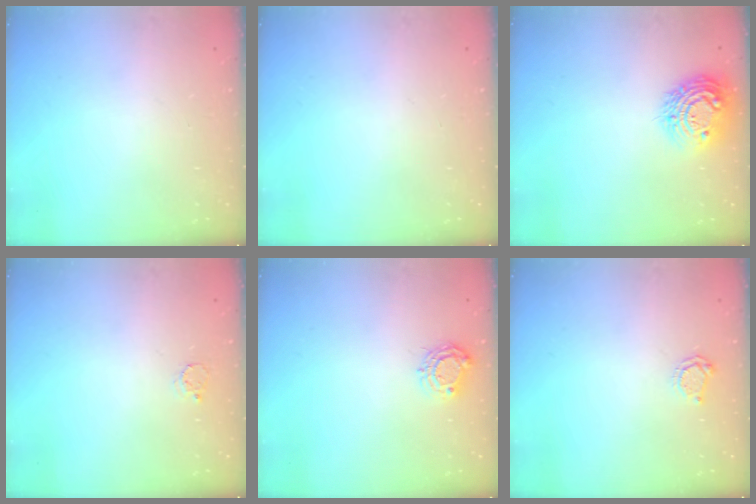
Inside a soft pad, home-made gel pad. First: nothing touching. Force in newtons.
{"total": 0.0}
{"total": 13.0, "press": 13.0, "slide": 0.8}
{"total": 2.4, "press": 2.4, "slide": 0.3}
{"total": 6.8, "press": 6.7, "slide": 0.6}
{"total": 4.4, "press": 4.3, "slide": 0.5}